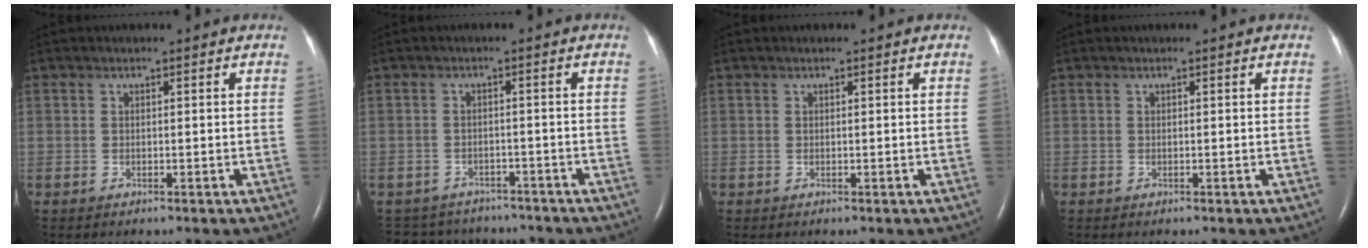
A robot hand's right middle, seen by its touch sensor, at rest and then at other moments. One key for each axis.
{"total": 9.4, "fx": -8.6, "fy": 3.6, "fz": 1.1, "tx": -0.027, "ty": 0.014, "tz": -0.107}
{"total": 0.0}
{"total": 0.0}